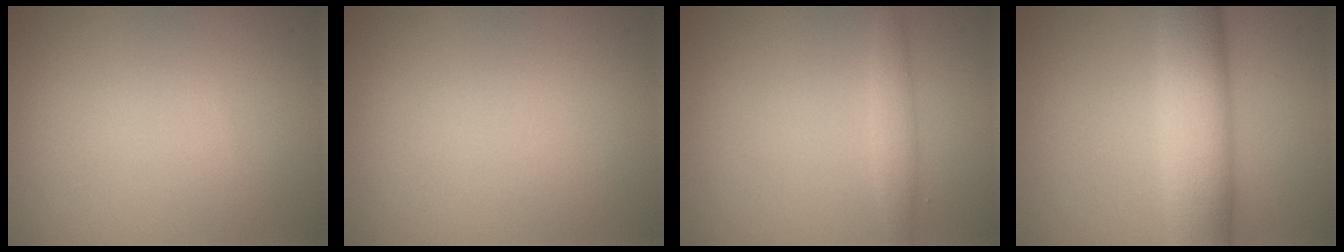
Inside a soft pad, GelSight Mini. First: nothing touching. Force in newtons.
{"total": 0.0}
{"total": 1.7, "press": 1.7, "slide": 0.1}
{"total": 7.9, "press": 7.9, "slide": 0.2}